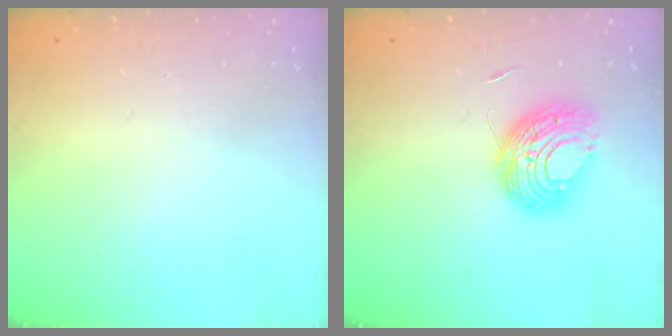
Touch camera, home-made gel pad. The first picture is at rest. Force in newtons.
{"total": 9.6, "press": 9.5, "slide": 0.9}